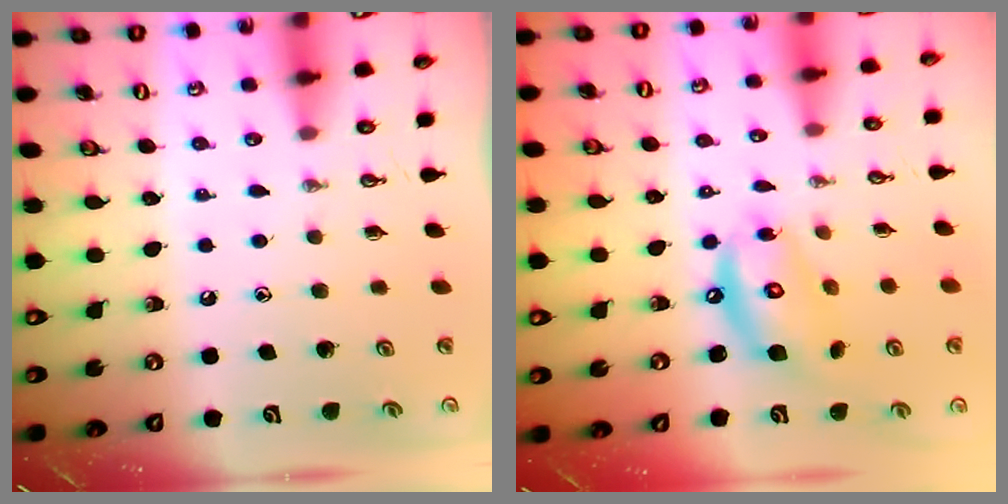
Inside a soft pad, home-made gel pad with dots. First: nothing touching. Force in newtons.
{"total": 12.1, "press": 12.1, "slide": 0.9}